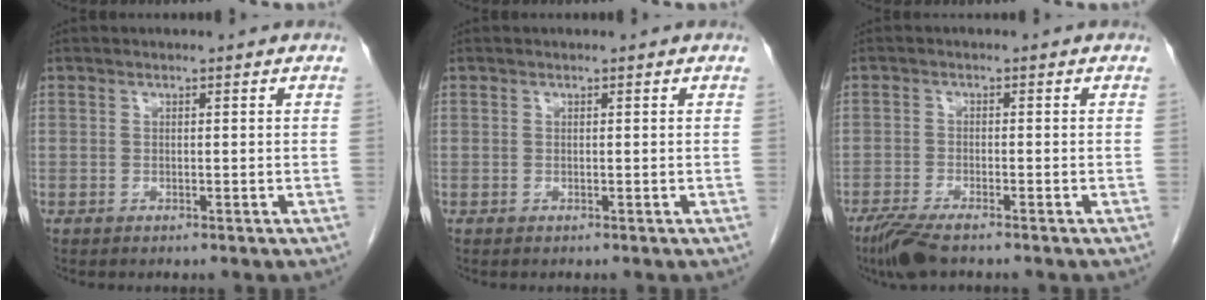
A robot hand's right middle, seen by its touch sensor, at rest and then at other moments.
{"total": 0.0}
{"total": 5.1, "force": [-3.8, 0.8, 3.3], "torque": [-0.066, -0.014, -0.069]}